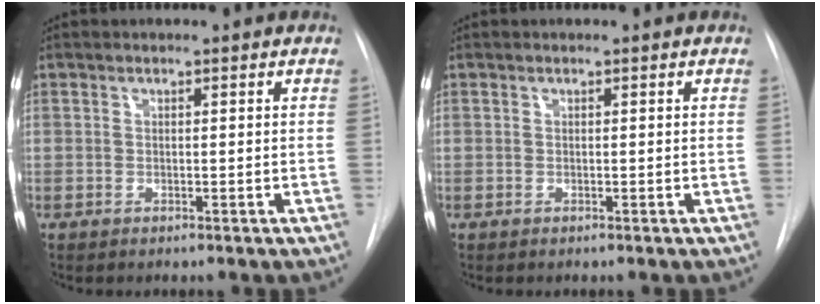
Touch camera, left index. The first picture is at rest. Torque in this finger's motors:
{"motor_torque": [0.00, 0.00, 0.00, 0.00]}